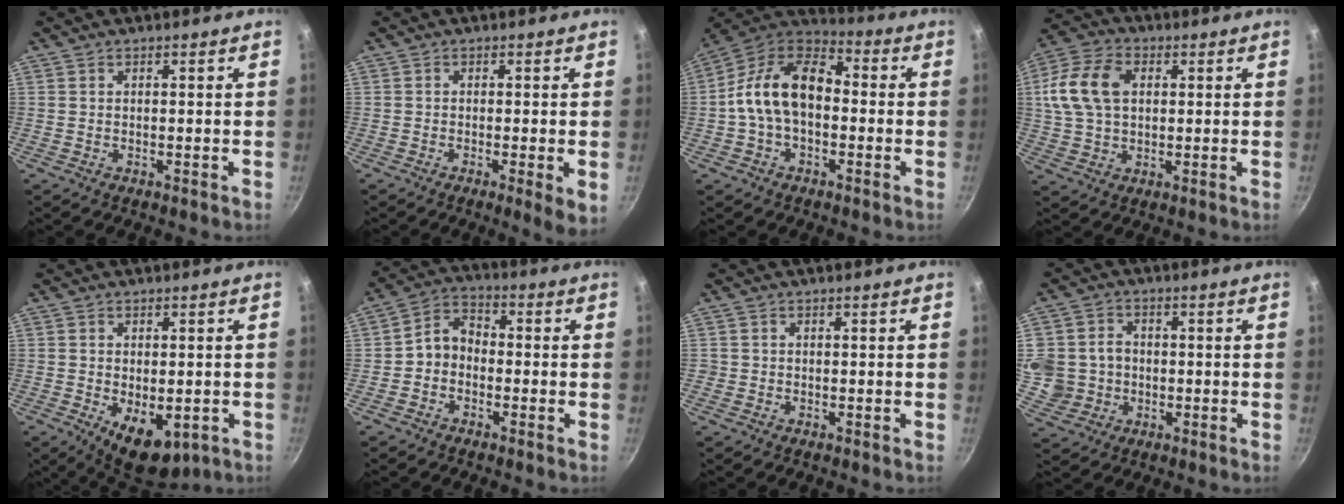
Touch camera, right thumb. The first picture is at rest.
{"total": 4.3, "force": [-1.0, 0.8, 4.1], "torque": [-0.058, -0.009, -0.013]}
{"total": 15.1, "force": [-0.9, 9.8, 11.4], "torque": [-0.178, 0.048, -0.037]}
{"total": 12.8, "force": [2.6, 8.8, 9.0], "torque": [-0.163, 0.015, 0.038]}
{"total": 9.5, "force": [-2.7, 5.4, 7.4], "torque": [-0.084, -0.004, -0.023]}
{"total": 5.9, "force": [-1.5, 4.6, 3.3], "torque": [-0.041, 0.033, -0.042]}
{"total": 0.7, "force": [-0.2, 0.6, 0.1], "torque": [0.000, 0.001, -0.006]}
{"total": 10.4, "force": [-0.5, 9.7, 3.8], "torque": [-0.065, 0.013, -0.004]}